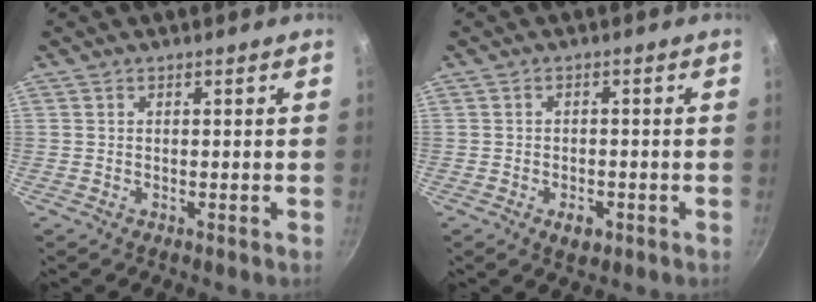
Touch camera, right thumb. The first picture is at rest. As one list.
[{"total": 3.4, "force": [-1.5, 2.1, 2.2], "torque": [-0.029, 0.010, -0.019]}]